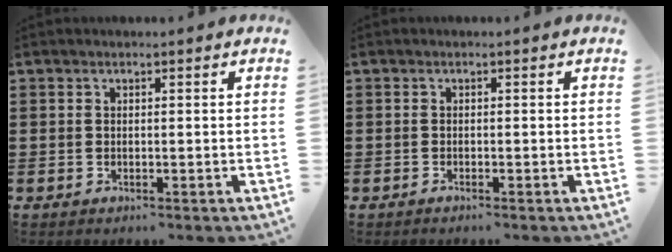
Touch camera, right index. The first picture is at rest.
{"total": 0.6, "force": [-0.6, -0.1, 0.2], "torque": [-0.005, -0.003, -0.011]}